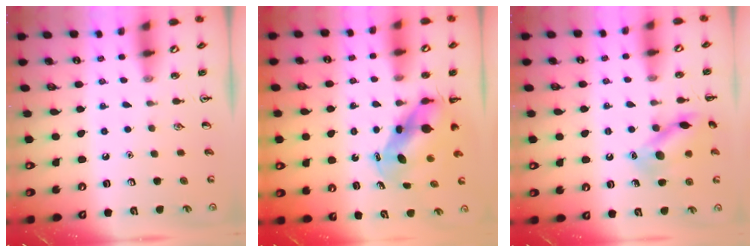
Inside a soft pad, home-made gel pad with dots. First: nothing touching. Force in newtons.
{"total": 6.6, "press": 6.3, "slide": 1.9}
{"total": 13.1, "press": 13.1, "slide": 0.9}